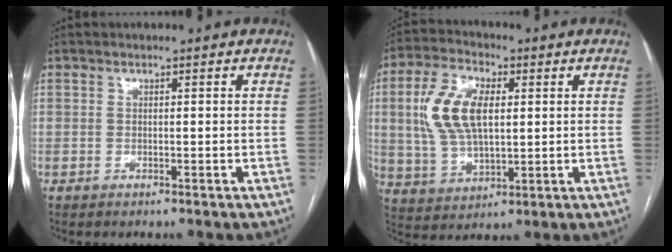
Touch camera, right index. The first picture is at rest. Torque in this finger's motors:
{"motor_torque": [1.00, 0.09, 0.61, 0.19]}